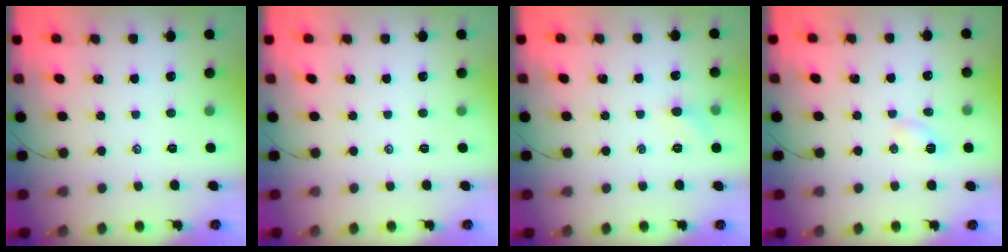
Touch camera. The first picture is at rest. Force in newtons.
{"total": 0.0}
{"total": 4.4, "press": 4.1, "slide": 1.4}
{"total": 4.2, "press": 4.0, "slide": 1.1}